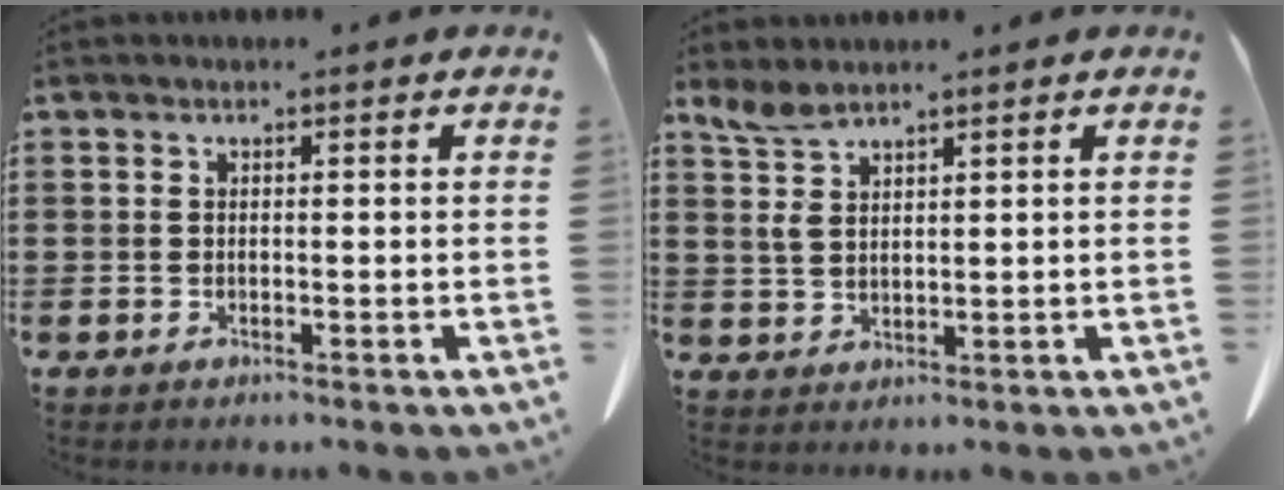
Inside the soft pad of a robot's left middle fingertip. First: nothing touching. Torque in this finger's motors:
{"motor_torque": [1.04, 0.69, 0.07, 0.05]}